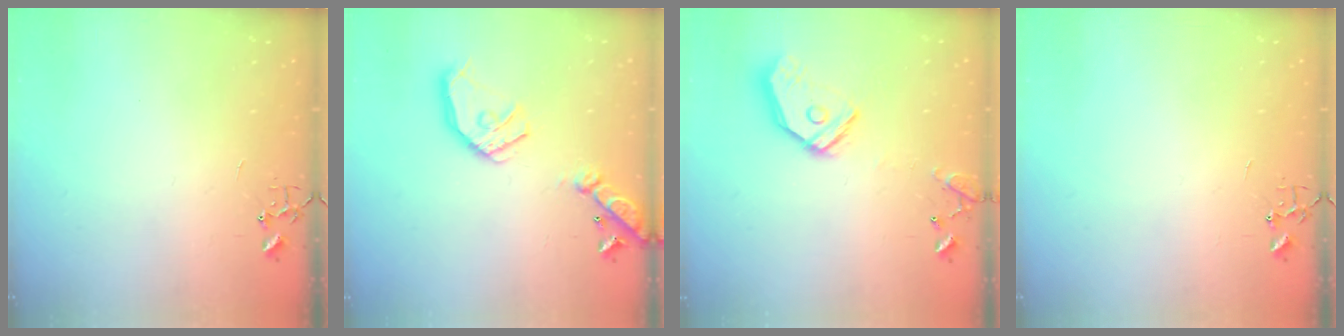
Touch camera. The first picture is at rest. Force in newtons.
{"total": 17.3, "press": 17.0, "slide": 2.8}
{"total": 15.9, "press": 15.7, "slide": 2.6}
{"total": 0.0}